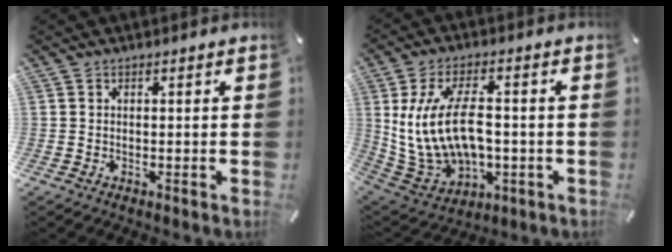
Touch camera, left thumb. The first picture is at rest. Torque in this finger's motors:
{"motor_torque": [2.52, 2.48, 1.39, 0.25, 0.42]}